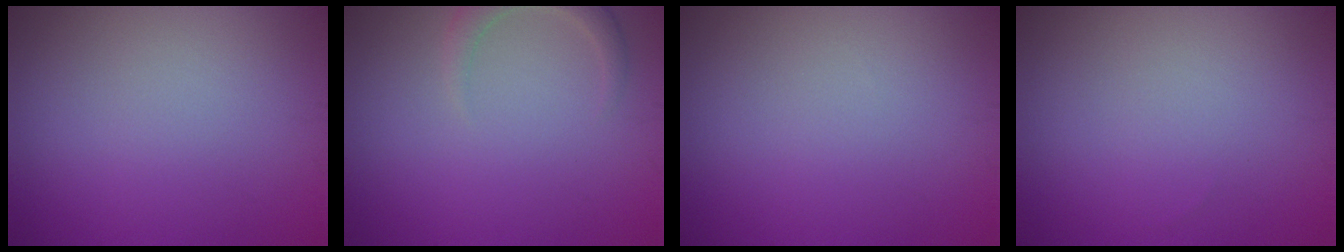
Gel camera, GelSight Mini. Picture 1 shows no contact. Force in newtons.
{"total": 2.0, "press": 2.0, "slide": 0.3}
{"total": 0.0}
{"total": 0.0}